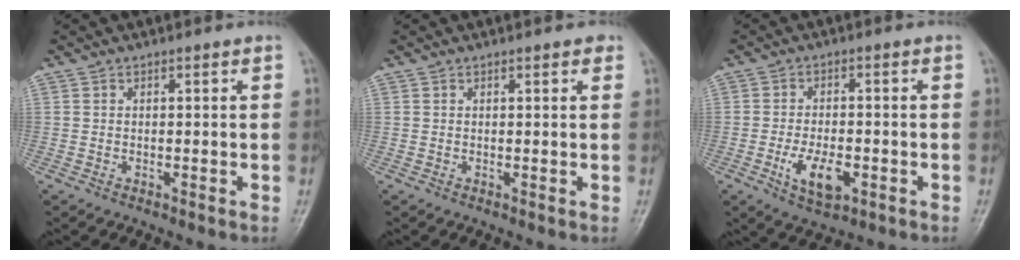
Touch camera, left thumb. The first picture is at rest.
{"total": 1.2, "force": [0.8, 0.4, 0.8], "torque": [-0.008, -0.001, 0.007]}
{"total": 6.9, "force": [-2.4, 3.4, 5.4], "torque": [-0.092, 0.004, -0.036]}